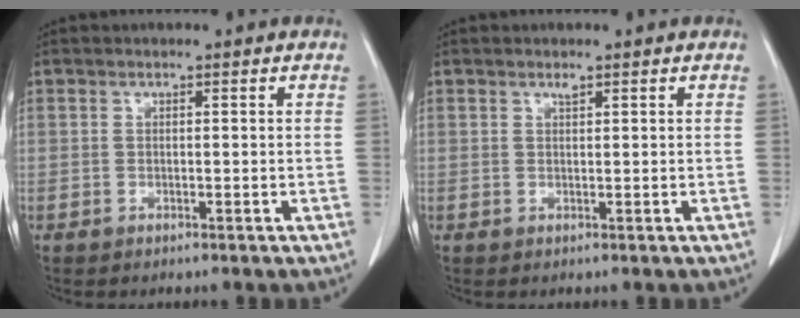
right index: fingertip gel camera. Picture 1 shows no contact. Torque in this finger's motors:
{"motor_torque": [0.04, 0.00, 0.02, 0.01]}